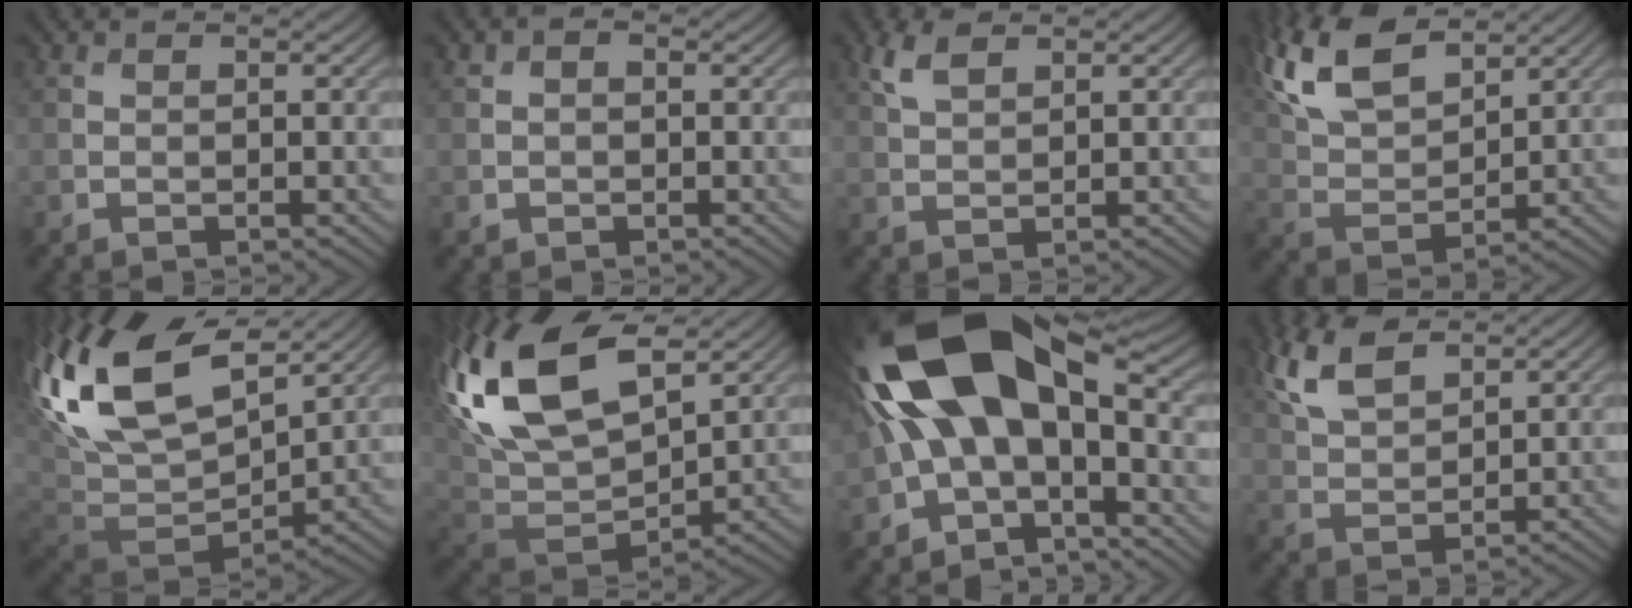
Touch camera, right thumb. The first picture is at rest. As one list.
[{"total": 1.5, "force": [-0.1, 1.3, 0.8], "torque": [-0.017, -0.003, -0.005]}, {"total": 3.3, "force": [2.0, 1.4, 2.2], "torque": [-0.057, 0.006, 0.044]}, {"total": 12.2, "force": [7.7, 5.1, 8.0], "torque": [-0.195, 0.023, 0.143]}, {"total": 17.8, "force": [6.9, 9.6, 13.3], "torque": [-0.310, 0.009, 0.143]}, {"total": 19.2, "force": [7.7, 10.9, 13.8], "torque": [-0.328, 0.016, 0.154]}, {"total": 17.0, "force": [0.8, 8.8, 14.5], "torque": [-0.281, 0.013, 0.006]}, {"total": 7.4, "force": [4.5, 3.2, 4.9], "torque": [-0.128, 0.012, 0.095]}]